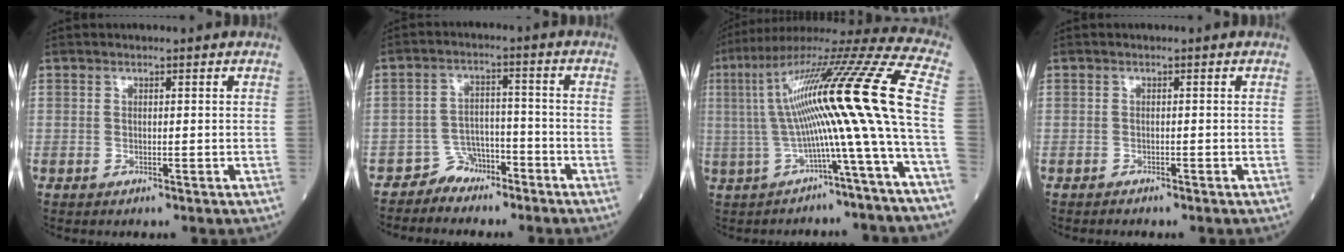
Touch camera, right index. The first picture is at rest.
{"total": 4.3, "force": [-3.5, 2.5, -0.1], "torque": [0.008, 0.011, -0.059]}
{"total": 19.8, "force": [-0.7, -1.1, 19.8], "torque": [-0.335, 0.042, -0.021]}
{"total": 0.6, "force": [-0.6, 0.1, 0.1], "torque": [-0.009, -0.002, -0.012]}